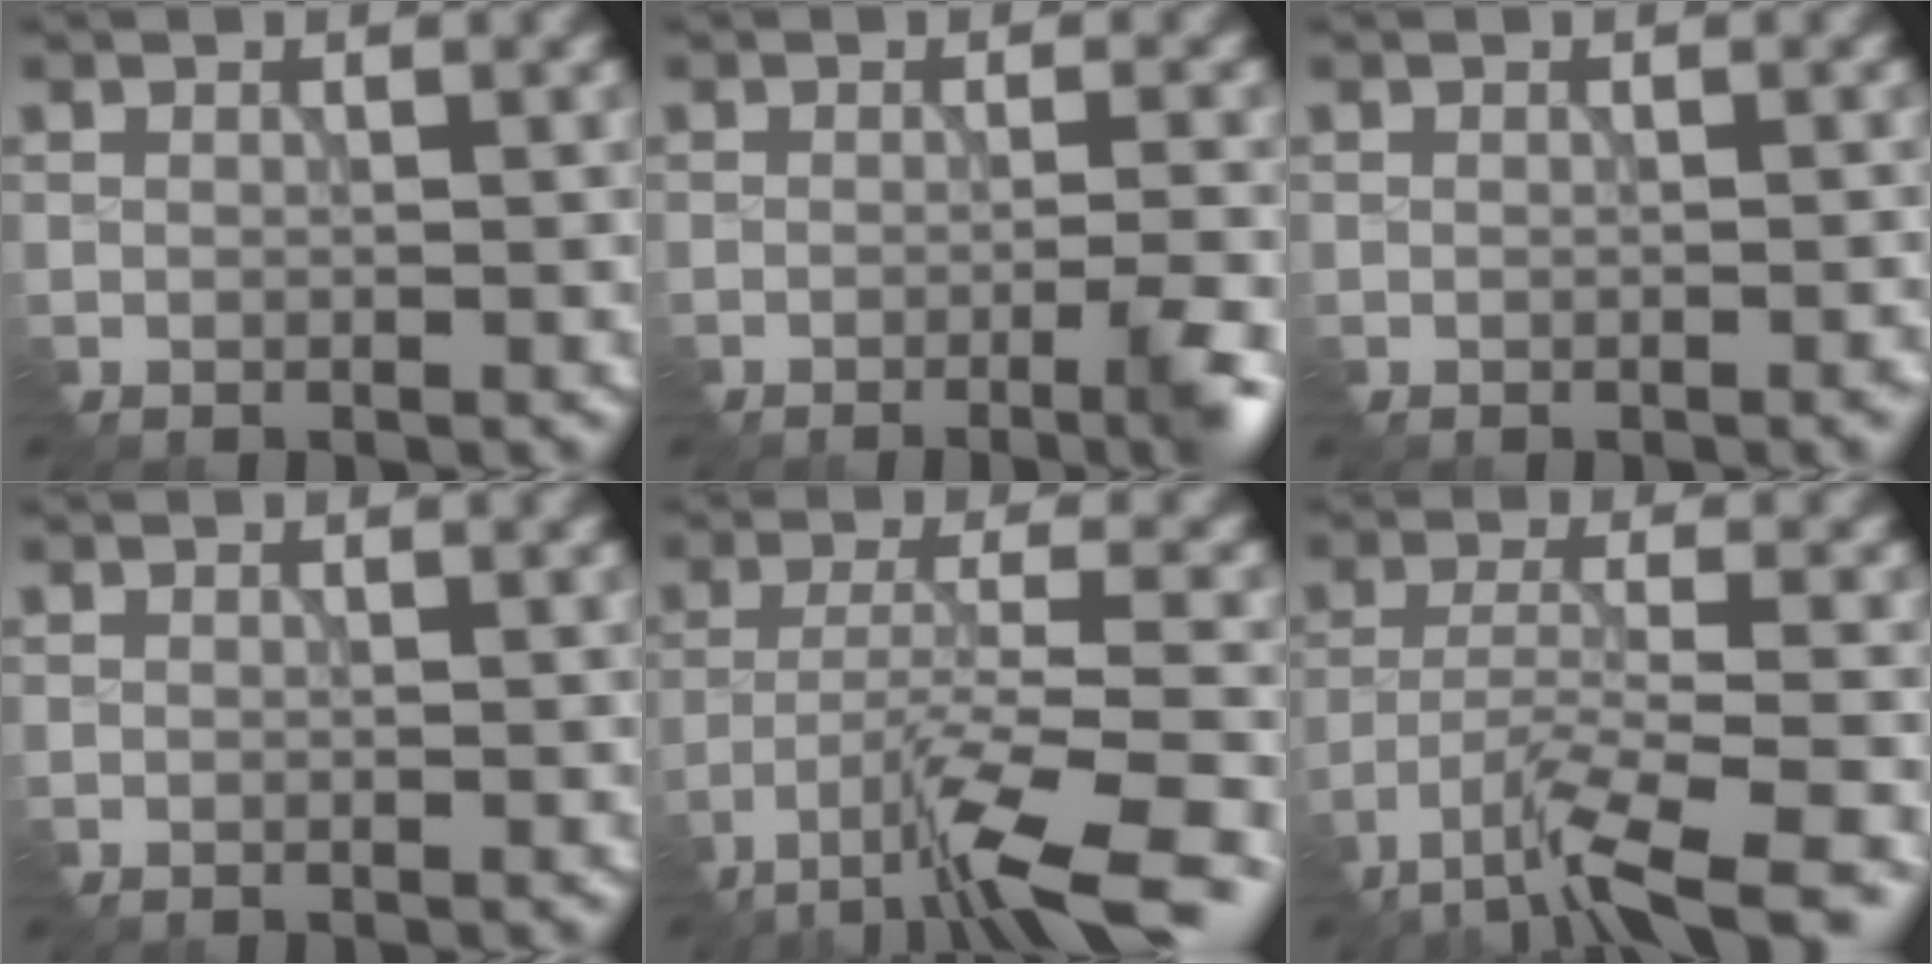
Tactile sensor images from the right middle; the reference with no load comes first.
{"total": 3.8, "force": [-1.9, 0.6, 3.2], "torque": [-0.046, 0.000, -0.035]}
{"total": 0.8, "force": [-0.5, 0.1, 0.7], "torque": [-0.010, -0.005, -0.006]}
{"total": 0.0}
{"total": 8.4, "force": [-6.0, 1.3, 5.7], "torque": [-0.099, -0.002, -0.105]}
{"total": 6.9, "force": [-5.1, 1.1, 4.5], "torque": [-0.078, -0.006, -0.091]}